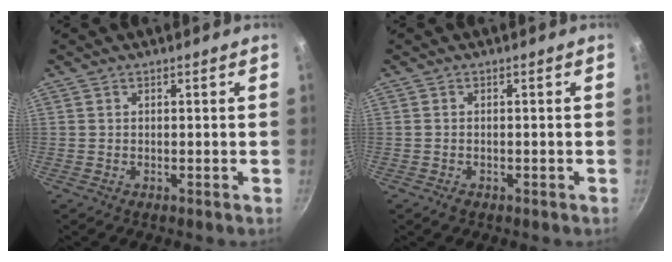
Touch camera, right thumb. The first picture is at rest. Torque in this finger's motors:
{"motor_torque": [0.24, -0.30, -0.32, -0.01, -0.02]}